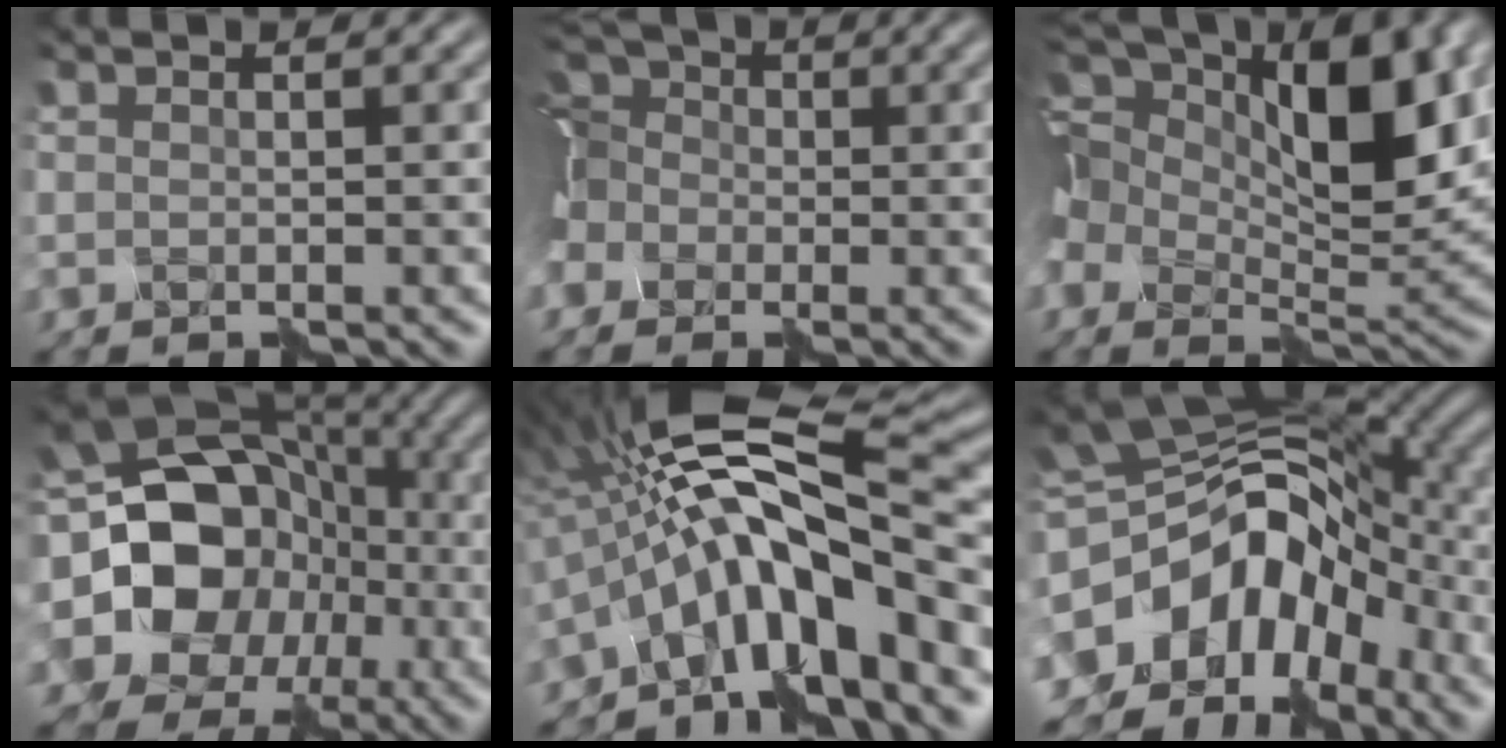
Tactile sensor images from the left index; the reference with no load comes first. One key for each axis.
{"total": 7.9, "fx": -1.8, "fy": 6.4, "fz": 4.3, "tx": -0.111, "ty": 0.019, "tz": -0.054}
{"total": 13.0, "fx": 2.8, "fy": 6.9, "fz": 10.6, "tx": -0.202, "ty": 0.010, "tz": 0.039}
{"total": 17.8, "fx": -1.7, "fy": 15.5, "fz": 8.5, "tx": -0.182, "ty": 0.006, "tz": -0.050}
{"total": 13.1, "fx": -4.0, "fy": 4.4, "fz": 11.7, "tx": -0.176, "ty": 0.027, "tz": -0.080}
{"total": 13.2, "fx": -3.9, "fy": 8.5, "fz": 9.3, "tx": -0.162, "ty": 0.007, "tz": -0.077}